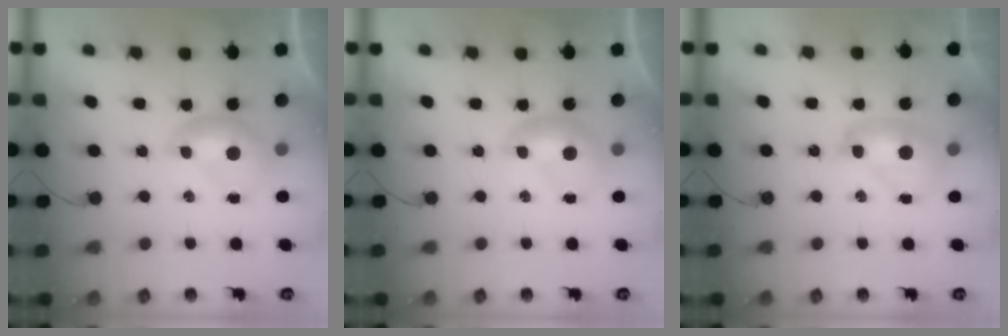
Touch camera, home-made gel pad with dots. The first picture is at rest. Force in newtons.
{"total": 0.0}
{"total": 2.5, "press": 2.5, "slide": 0.2}